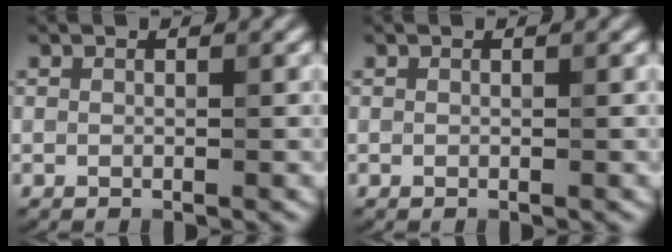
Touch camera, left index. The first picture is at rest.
{"total": 0.0}